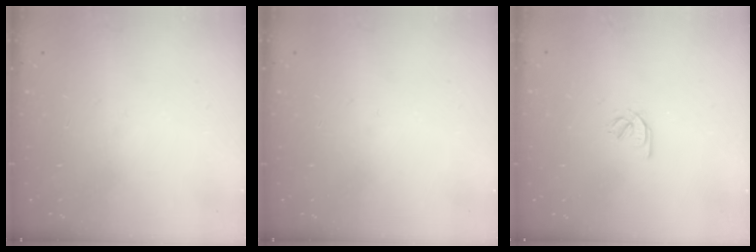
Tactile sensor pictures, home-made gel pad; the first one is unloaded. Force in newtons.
{"total": 0.0}
{"total": 2.1, "press": 2.0, "slide": 0.7}